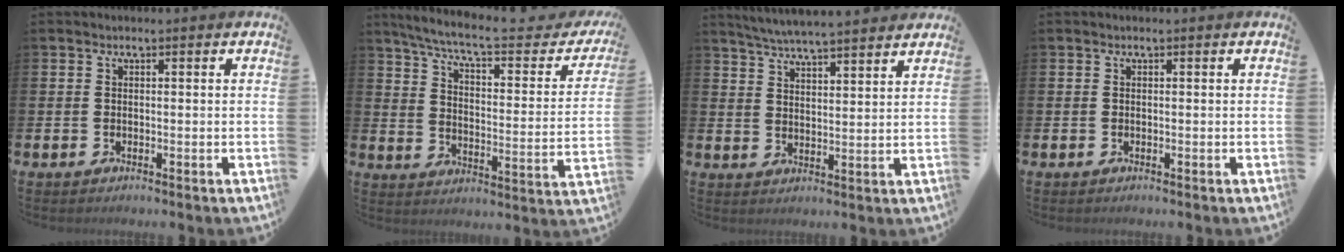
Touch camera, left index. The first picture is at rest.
{"total": 7.4, "force": [6.2, 1.3, 3.9], "torque": [-0.099, -0.041, 0.098]}
{"total": 5.3, "force": [5.3, -0.1, 0.9], "torque": [-0.041, -0.027, 0.094]}
{"total": 0.0}